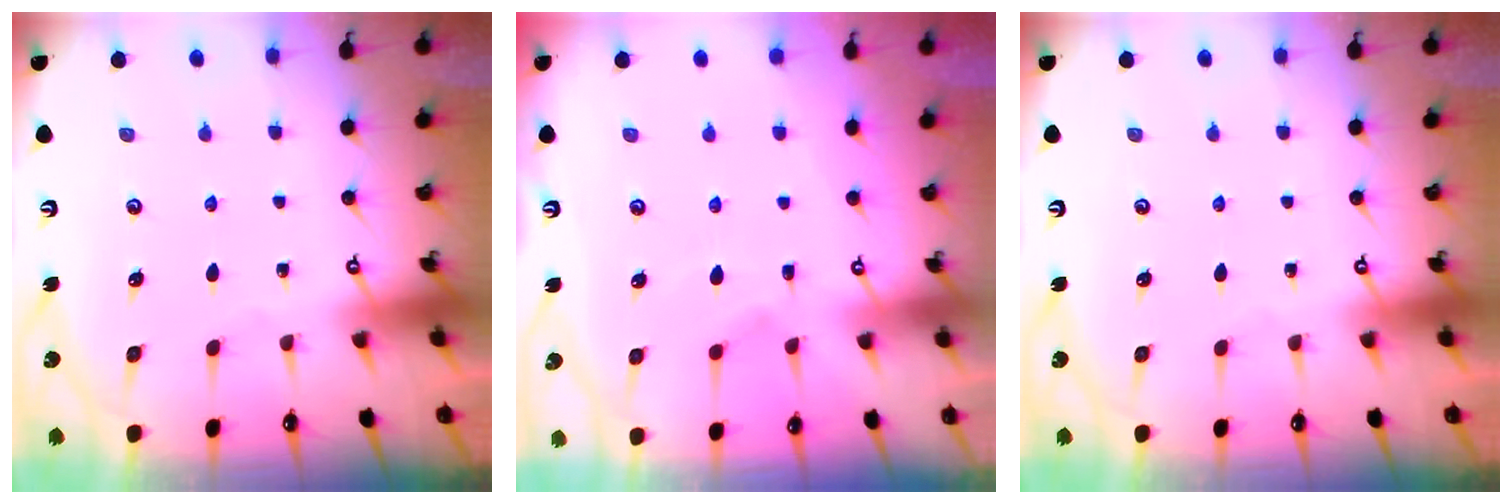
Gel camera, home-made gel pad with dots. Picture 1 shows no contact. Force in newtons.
{"total": 6.4, "press": 6.3, "slide": 1.3}
{"total": 0.0}